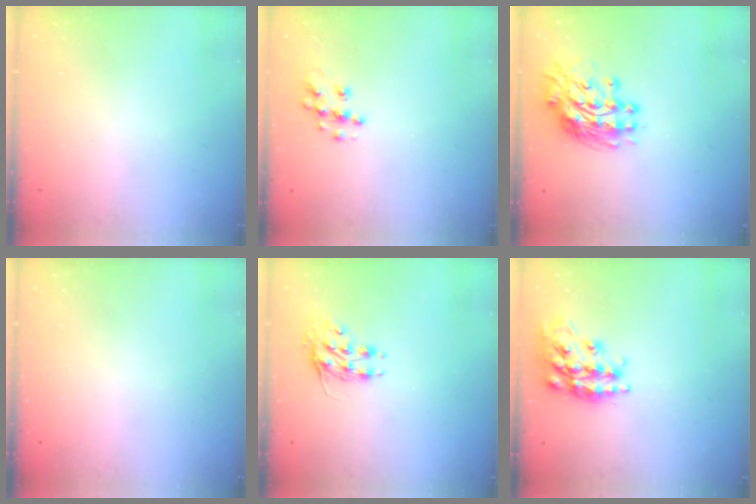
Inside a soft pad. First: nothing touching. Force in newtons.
{"total": 8.5, "press": 8.5, "slide": 0.4}
{"total": 12.3, "press": 12.2, "slide": 1.6}
{"total": 0.0}
{"total": 8.4, "press": 8.3, "slide": 1.0}
{"total": 18.2, "press": 18.1, "slide": 1.1}